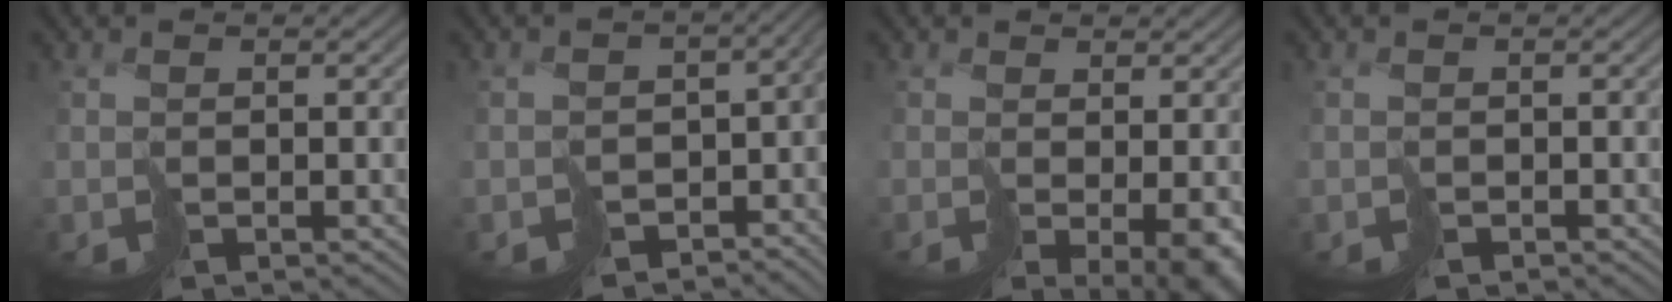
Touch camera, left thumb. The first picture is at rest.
{"total": 6.4, "force": [-4.0, 4.2, 2.6], "torque": [-0.036, -0.033, -0.051]}
{"total": 6.5, "force": [-2.0, 2.5, 5.7], "torque": [-0.095, -0.028, -0.013]}
{"total": 0.7, "force": [-0.7, 0.2, 0.0], "torque": [0.006, -0.001, -0.013]}